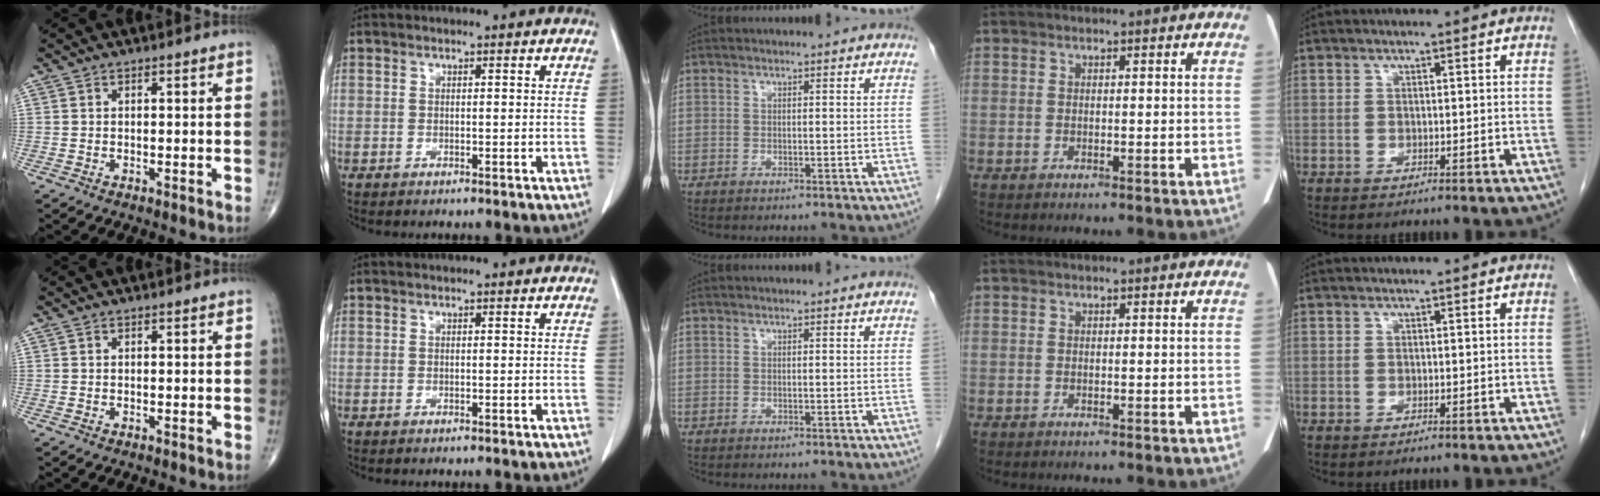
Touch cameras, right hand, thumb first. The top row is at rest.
{}